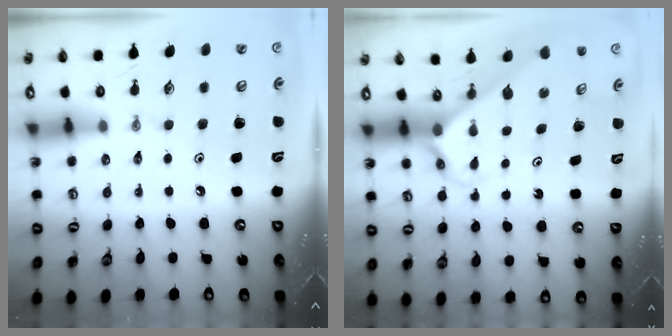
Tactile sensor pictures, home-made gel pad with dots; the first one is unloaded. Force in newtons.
{"total": 2.4, "press": 2.4, "slide": 0.2}